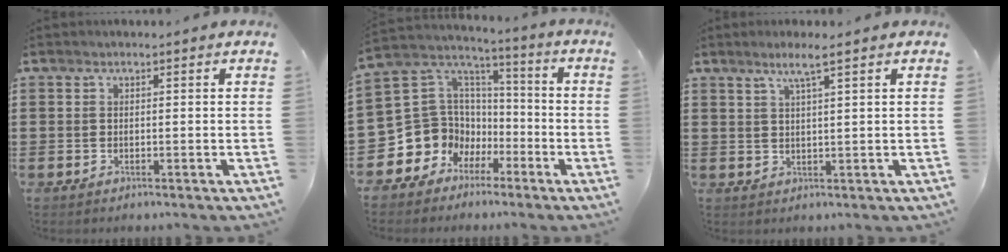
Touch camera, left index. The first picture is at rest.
{"total": 9.5, "force": [-3.1, 9.0, 0.5], "torque": [-0.071, -0.024, -0.048]}
{"total": 3.2, "force": [1.9, -0.2, 2.6], "torque": [-0.056, 0.001, 0.032]}